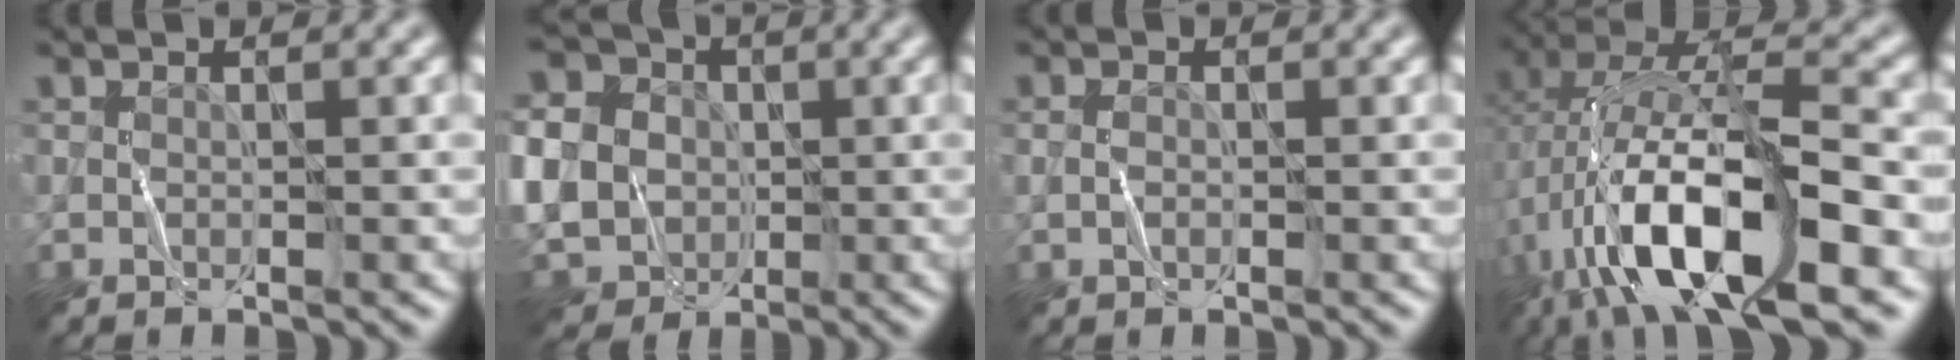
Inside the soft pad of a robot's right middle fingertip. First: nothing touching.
{"total": 13.0, "force": [-0.8, 11.1, 6.7], "torque": [-0.162, -0.002, -0.047]}
{"total": 0.9, "force": [-0.2, 0.6, 0.7], "torque": [-0.017, 0.002, -0.008]}
{"total": 14.0, "force": [-4.9, 4.6, 12.3], "torque": [-0.228, 0.016, -0.087]}